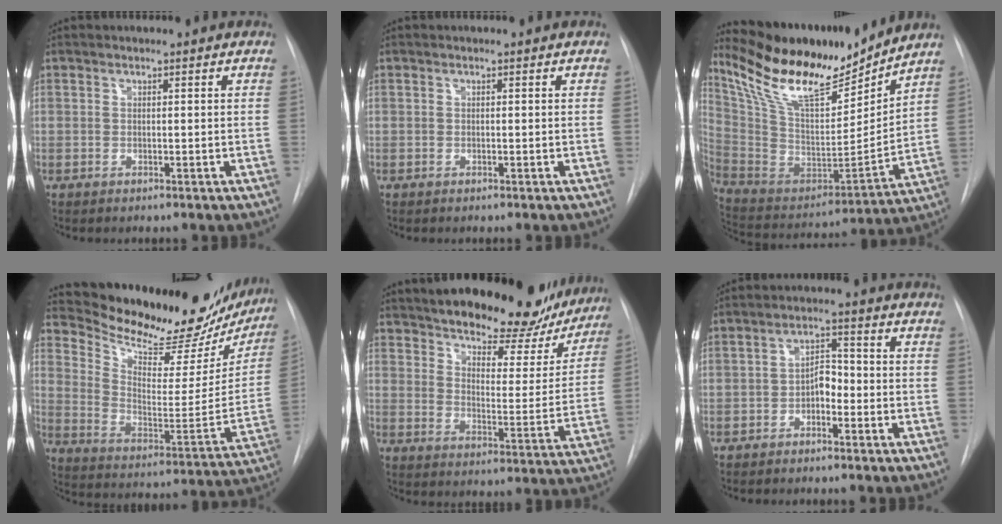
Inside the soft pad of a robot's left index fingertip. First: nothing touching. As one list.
[{"total": 0.0}, {"total": 20.3, "force": [17.3, 4.0, 9.8], "torque": [-0.183, -0.023, 0.311]}, {"total": 26.6, "force": [23.8, 6.9, 9.5], "torque": [-0.149, -0.055, 0.323]}, {"total": 24.6, "force": [21.2, 7.2, 10.2], "torque": [-0.160, -0.030, 0.269]}, {"total": 3.8, "force": [-1.7, 2.1, 2.8], "torque": [-0.046, 0.014, -0.033]}]